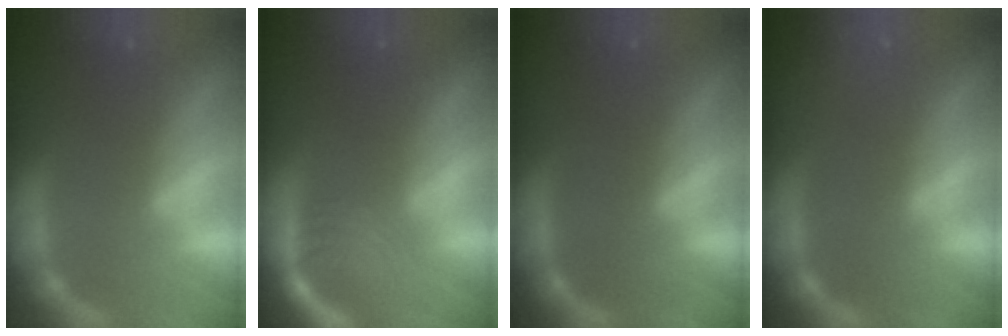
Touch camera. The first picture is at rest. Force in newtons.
{"total": 6.1}
{"total": 0.0}
{"total": 3.0}